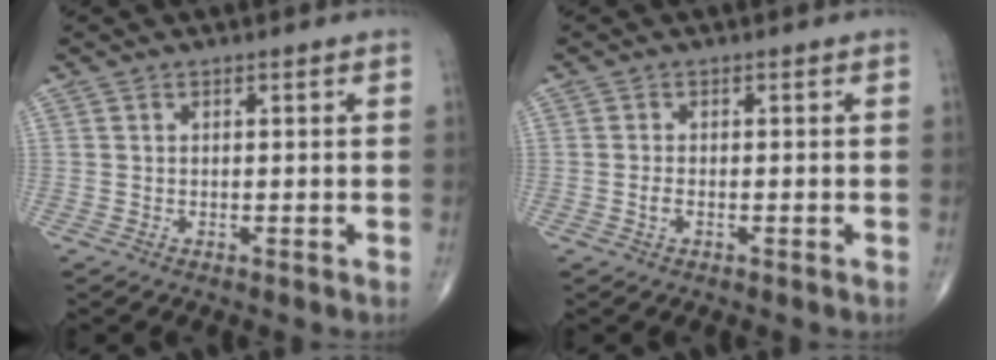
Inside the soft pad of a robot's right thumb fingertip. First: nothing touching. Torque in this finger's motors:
{"motor_torque": [-0.28, -0.03, 0.13, 0.14, 0.03]}